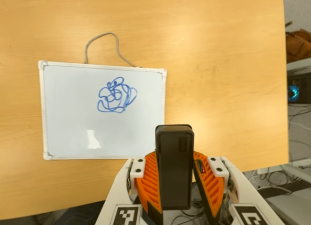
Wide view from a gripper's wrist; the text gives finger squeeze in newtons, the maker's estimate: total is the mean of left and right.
{"total": 5.5, "left": 5.4, "right": 5.6}